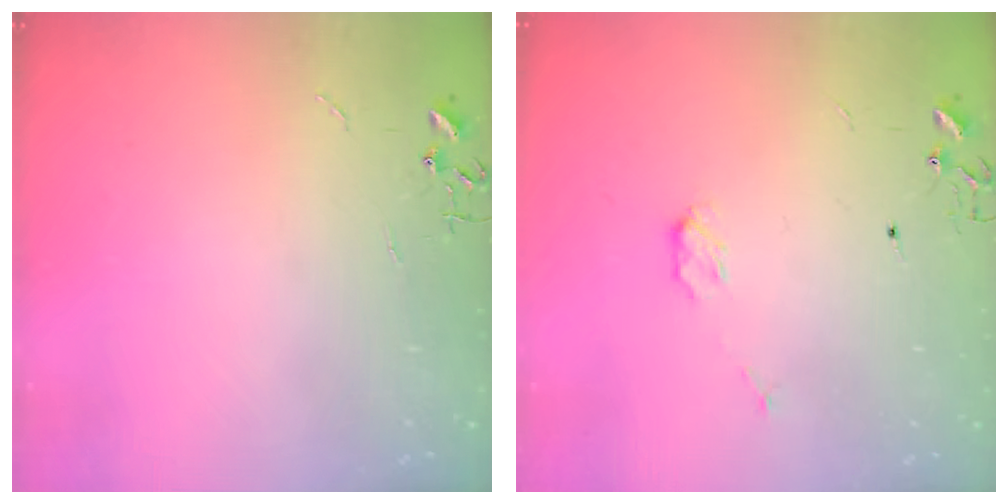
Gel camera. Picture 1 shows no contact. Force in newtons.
{"total": 3.8, "press": 3.8, "slide": 0.4}